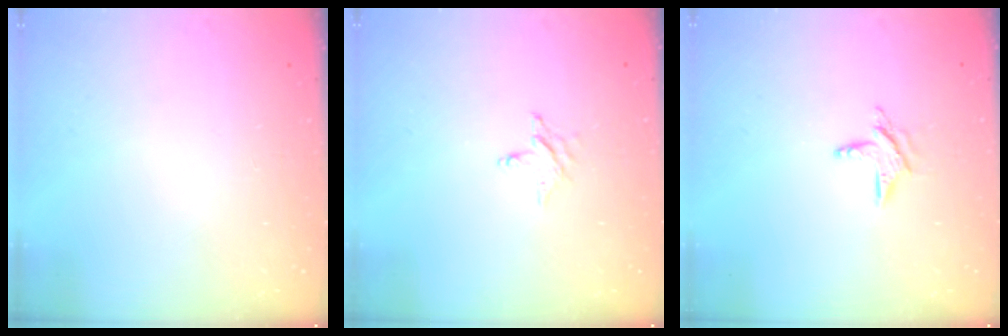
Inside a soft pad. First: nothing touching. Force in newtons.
{"total": 2.8, "press": 2.8, "slide": 0.3}
{"total": 6.2, "press": 6.1, "slide": 0.7}